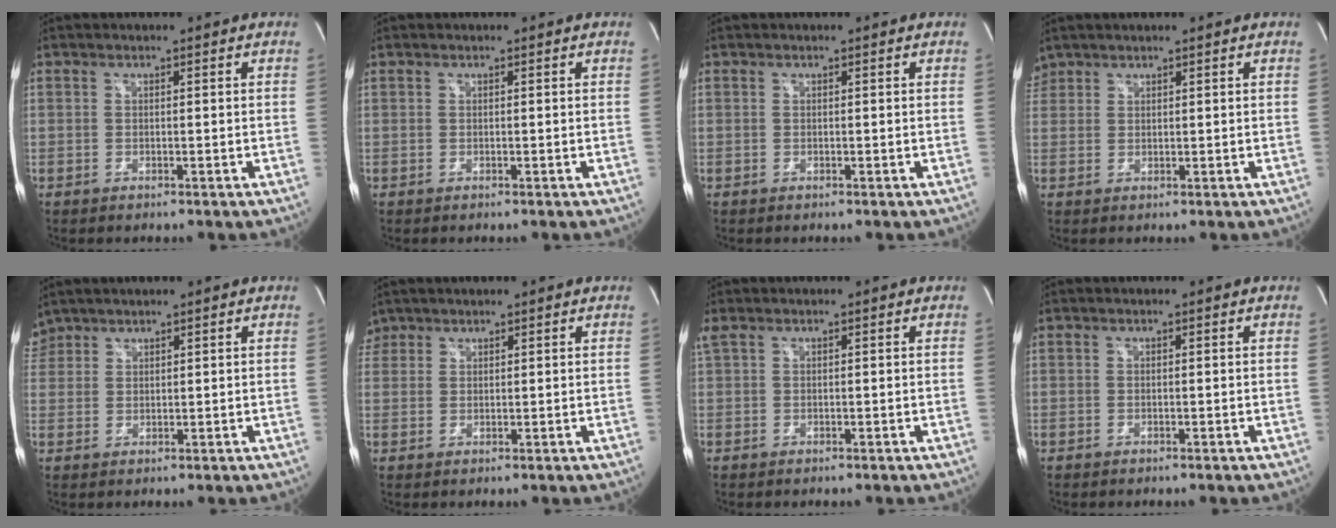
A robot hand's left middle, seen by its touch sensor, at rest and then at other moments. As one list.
[{"total": 0.0}, {"total": 0.0}, {"total": 2.3, "force": [2.0, 1.2, -0.1], "torque": [0.001, 0.014, 0.041]}, {"total": 3.7, "force": [3.2, 1.8, 0.0], "torque": [0.001, 0.018, 0.066]}, {"total": 2.9, "force": [2.3, 1.8, -0.2], "torque": [0.008, 0.011, 0.045]}, {"total": 1.5, "force": [1.1, 0.5, 0.9], "torque": [-0.035, 0.027, 0.030]}, {"total": 0.0}]